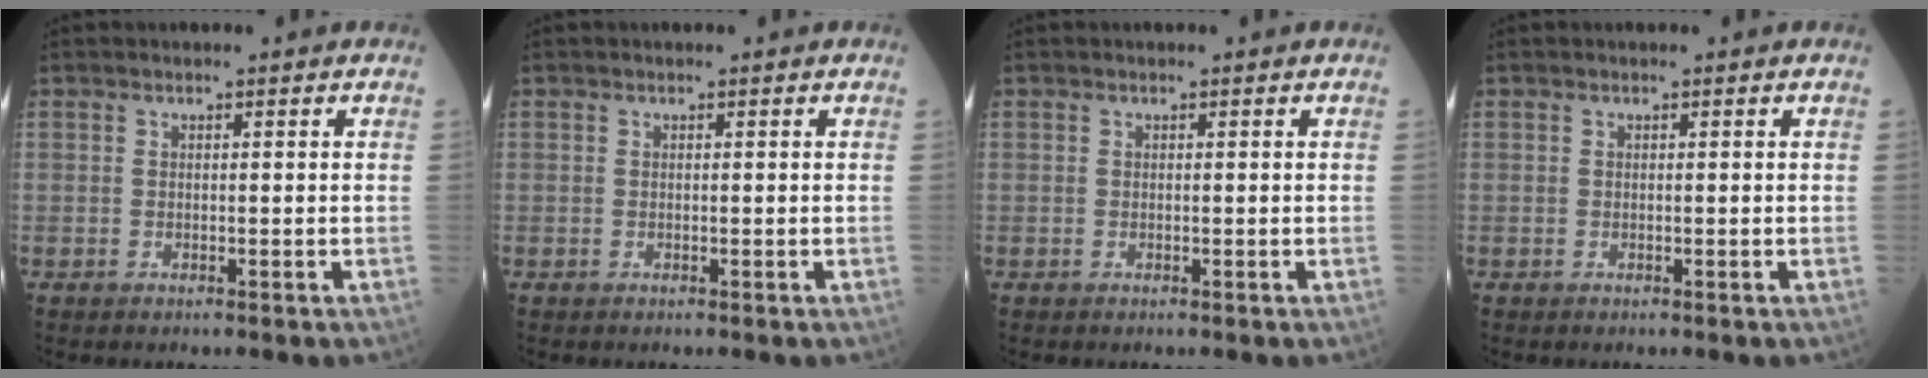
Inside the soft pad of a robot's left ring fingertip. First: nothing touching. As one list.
[{"total": 0.0}, {"total": 0.0}, {"total": 0.0}]